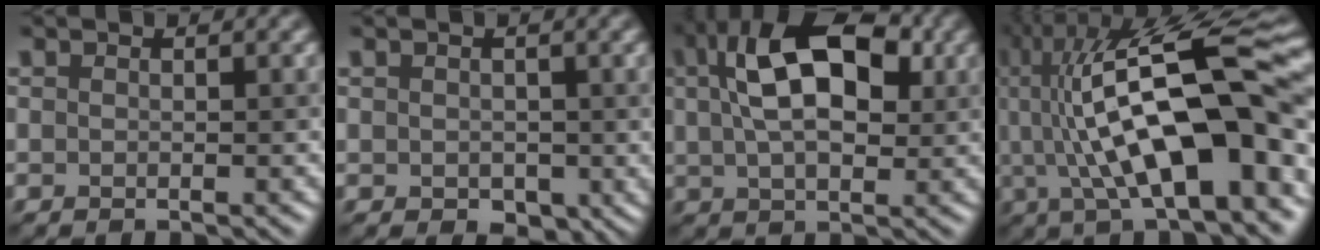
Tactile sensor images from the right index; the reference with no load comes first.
{"total": 1.5, "force": [0.0, 1.3, 0.8], "torque": [-0.015, -0.006, 0.002]}
{"total": 10.7, "force": [3.2, 5.8, 8.4], "torque": [-0.138, 0.029, 0.039]}
{"total": 14.7, "force": [0.4, 4.4, 14.0], "torque": [-0.209, 0.027, -0.002]}